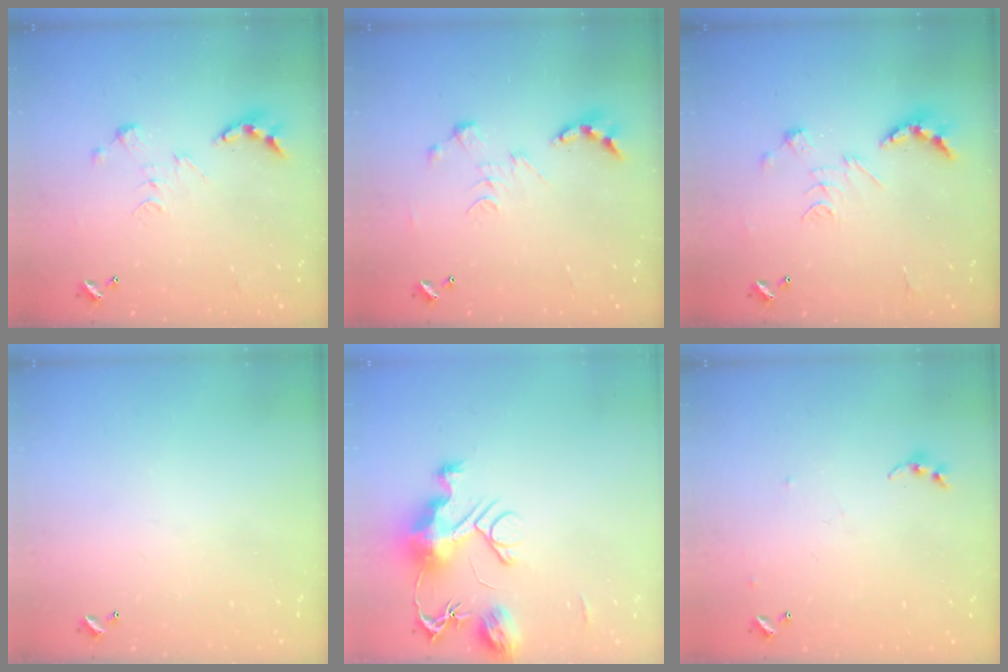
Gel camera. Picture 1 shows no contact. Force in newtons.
{"total": 0.0}
{"total": 2.5, "press": 2.0, "slide": 1.5}
{"total": 0.0}
{"total": 11.5, "press": 11.5, "slide": 1.2}
{"total": 5.1, "press": 5.0, "slide": 0.5}